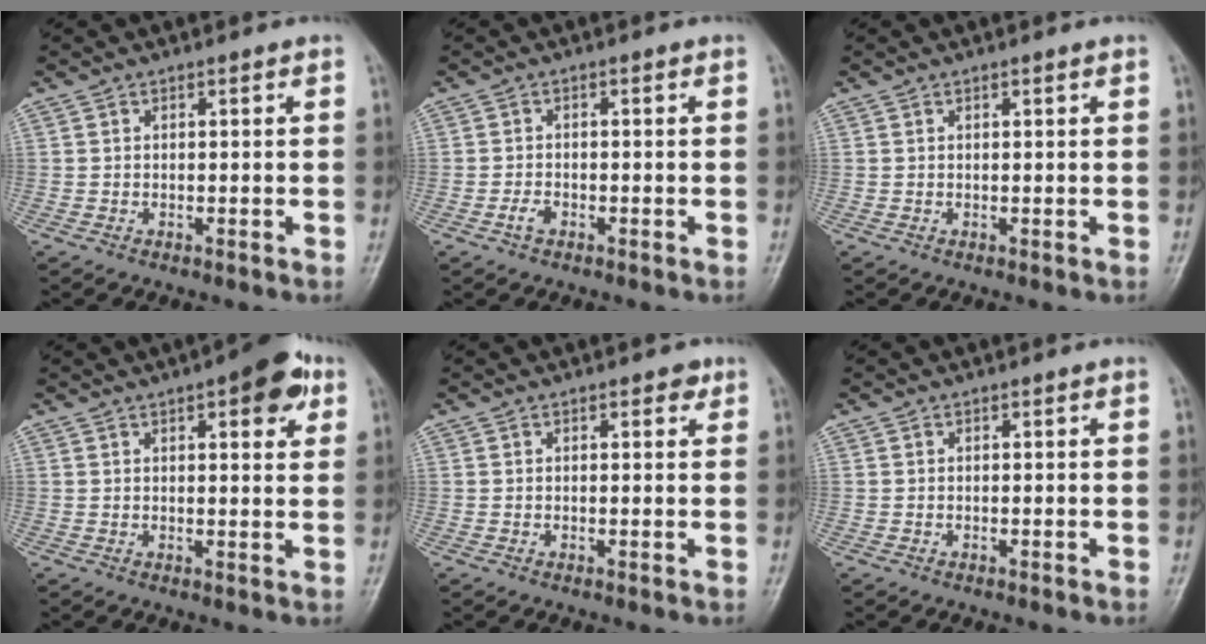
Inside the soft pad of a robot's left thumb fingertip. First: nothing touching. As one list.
[{"total": 1.8, "force": [-1.0, 1.1, 1.1], "torque": [-0.025, 0.005, -0.021]}, {"total": 0.6, "force": [0.3, 0.1, 0.5], "torque": [-0.006, 0.000, 0.004]}, {"total": 8.5, "force": [4.0, 3.1, 6.8], "torque": [-0.066, -0.009, 0.046]}, {"total": 1.7, "force": [1.0, 0.9, 1.0], "torque": [-0.003, -0.002, 0.009]}, {"total": 0.0}]